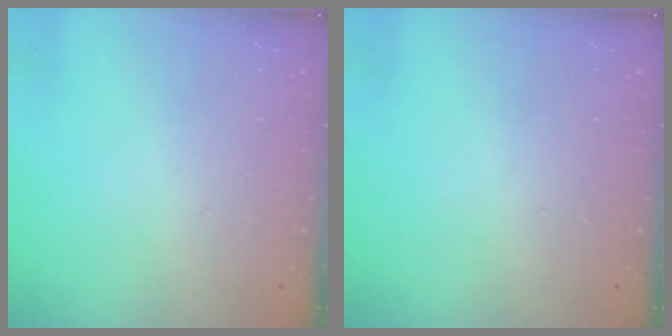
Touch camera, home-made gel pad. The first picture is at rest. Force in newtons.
{"total": 0.0}